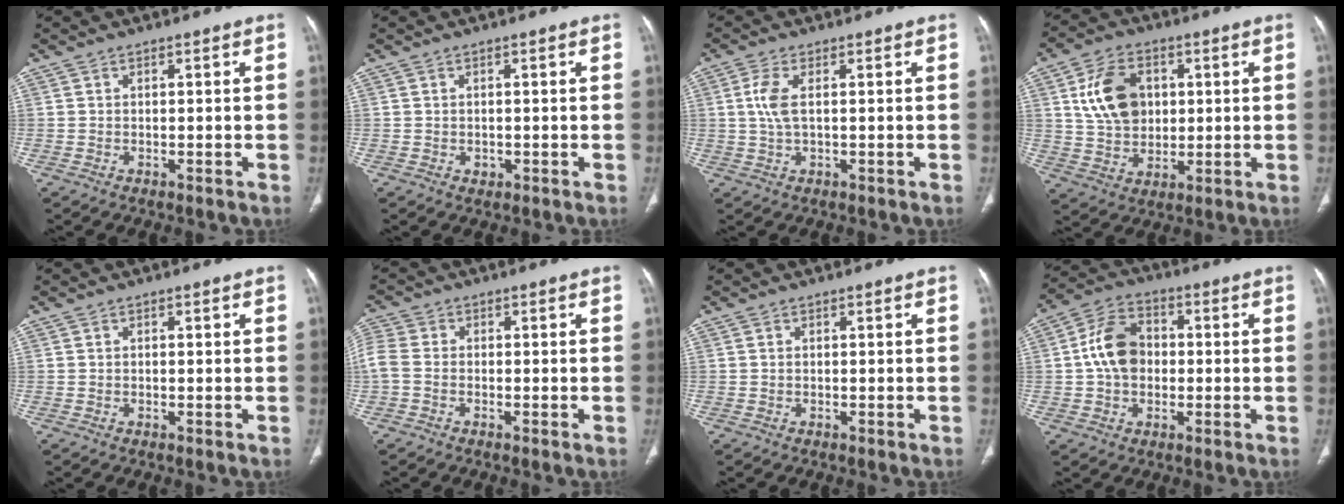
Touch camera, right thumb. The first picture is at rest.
{"total": 1.5, "force": [-0.5, 1.3, 0.6], "torque": [-0.004, 0.003, -0.004]}
{"total": 4.2, "force": [0.6, 1.6, 3.9], "torque": [-0.105, 0.004, 0.012]}
{"total": 12.0, "force": [2.8, 8.7, 7.7], "torque": [-0.114, -0.005, 0.056]}
{"total": 0.0}
{"total": 5.0, "force": [-0.8, 3.5, 3.4], "torque": [-0.093, 0.012, -0.024]}
{"total": 0.0}
{"total": 10.0, "force": [0.1, 7.4, 6.8], "torque": [-0.108, 0.023, -0.006]}